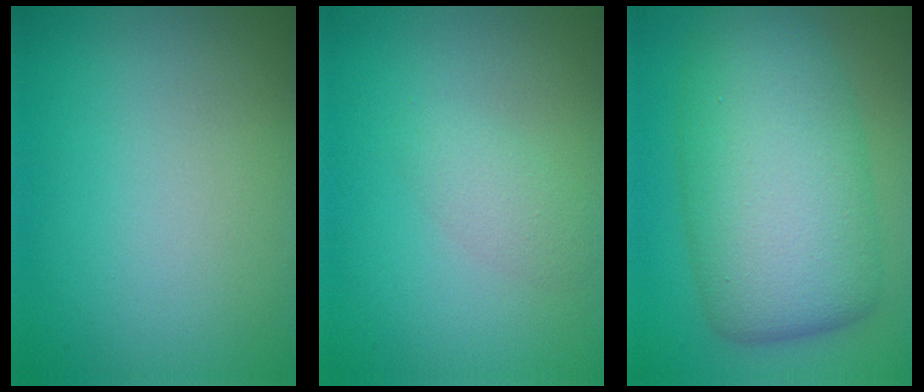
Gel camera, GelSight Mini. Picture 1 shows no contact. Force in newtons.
{"total": 1.7, "press": 1.7, "slide": 0.1}
{"total": 11.2, "press": 11.2, "slide": 0.1}